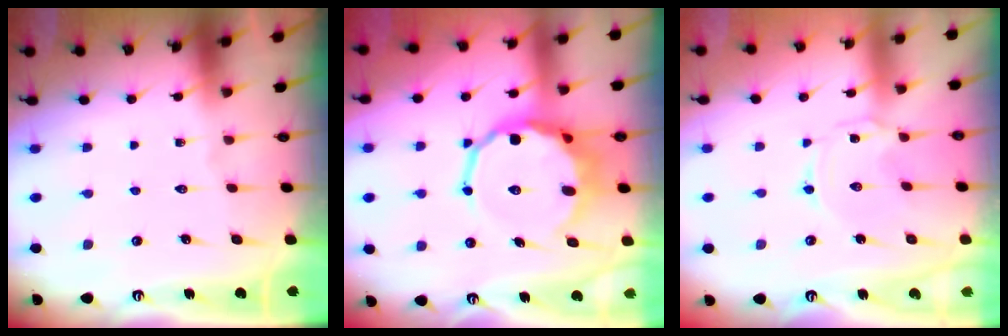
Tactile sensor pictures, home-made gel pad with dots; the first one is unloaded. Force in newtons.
{"total": 12.3, "press": 11.8, "slide": 3.5}
{"total": 0.0}